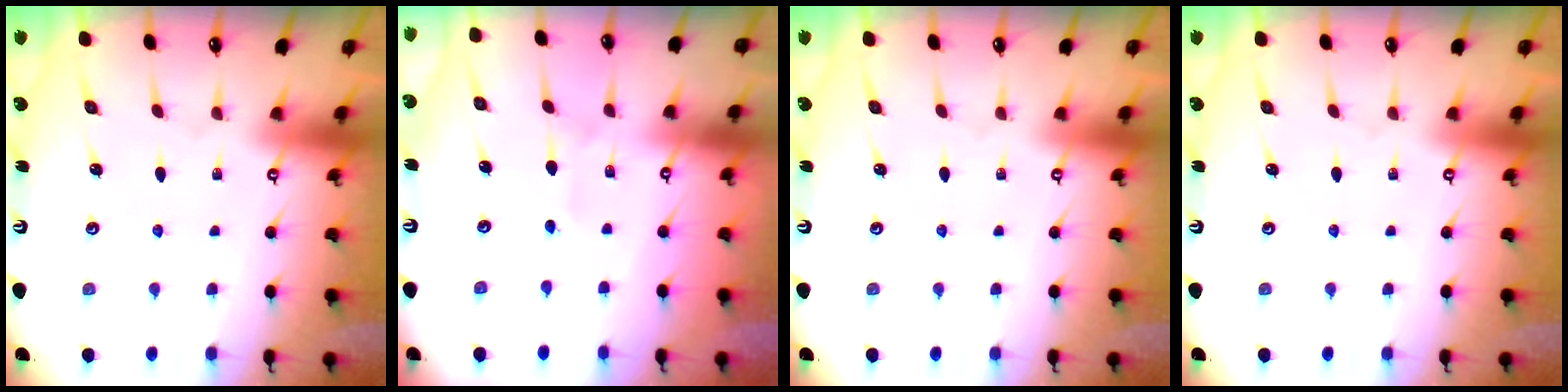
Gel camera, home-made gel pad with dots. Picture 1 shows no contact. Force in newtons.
{"total": 2.8, "press": 2.7, "slide": 0.4}
{"total": 0.0}
{"total": 0.0}